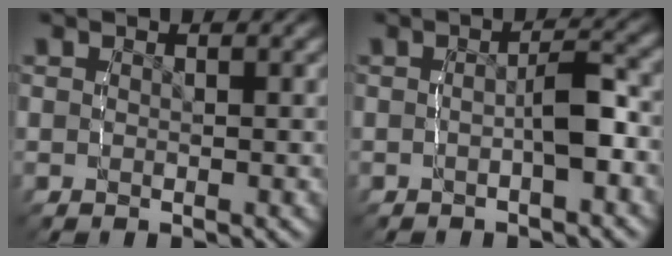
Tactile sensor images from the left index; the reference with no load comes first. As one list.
[{"total": 3.1, "force": [-1.3, 0.8, 2.7], "torque": [-0.044, 0.004, -0.017]}]